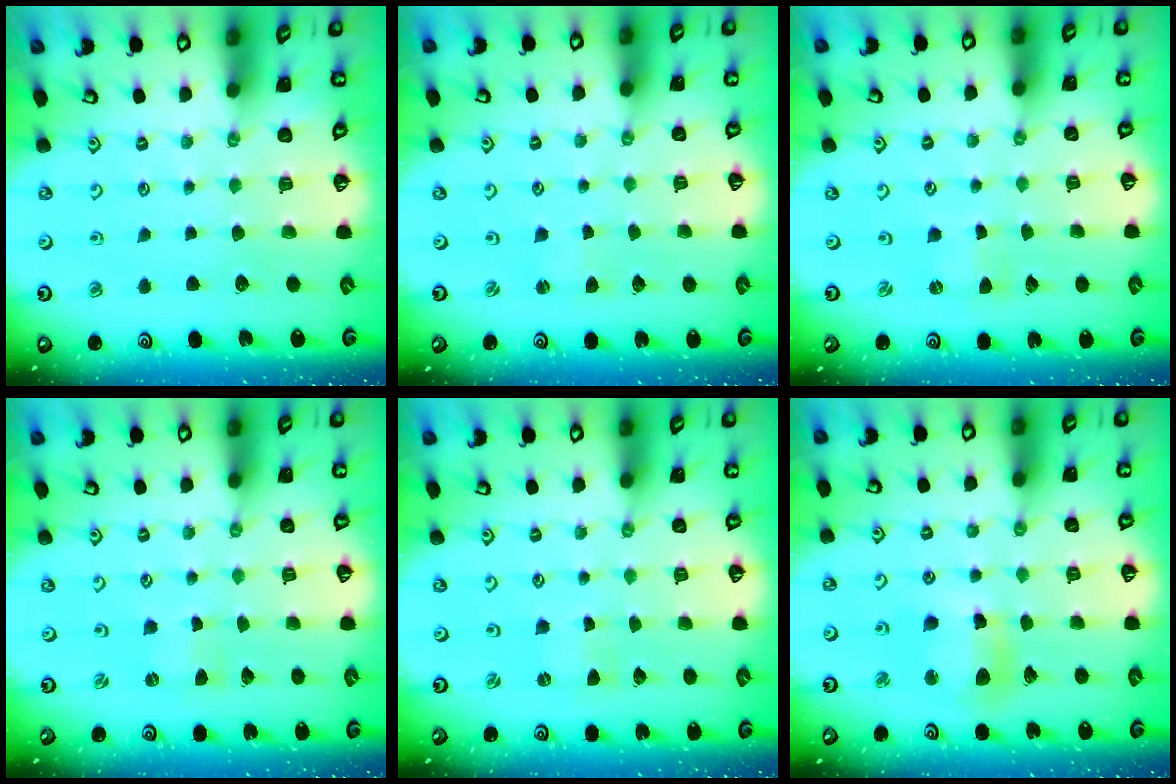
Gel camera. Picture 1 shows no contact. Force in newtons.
{"total": 0.9, "press": 0.8, "slide": 0.2}
{"total": 0.0}
{"total": 0.0}
{"total": 0.0}
{"total": 11.7, "press": 11.6, "slide": 1.5}